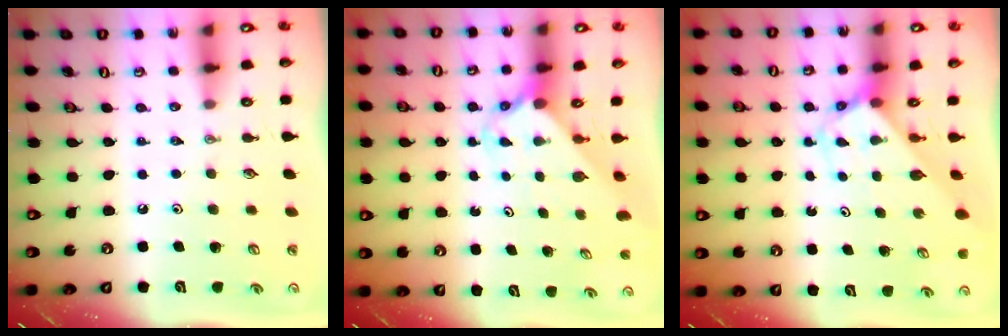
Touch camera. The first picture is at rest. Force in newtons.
{"total": 2.4, "press": 2.4, "slide": 0.2}
{"total": 2.8, "press": 2.8, "slide": 0.2}